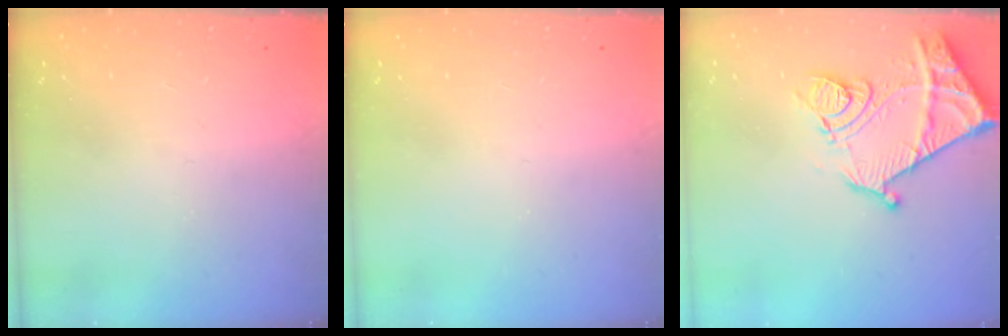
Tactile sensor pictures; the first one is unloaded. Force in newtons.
{"total": 0.0}
{"total": 14.3, "press": 14.3, "slide": 1.4}